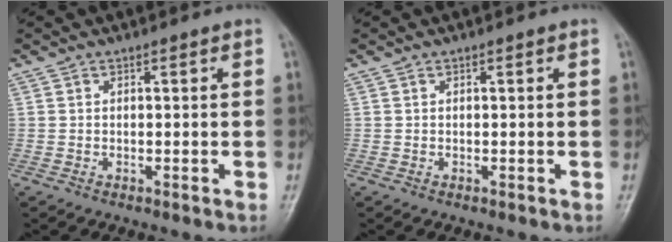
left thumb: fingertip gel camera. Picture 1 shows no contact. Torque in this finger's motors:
{"motor_torque": [-0.05, 0.06, -0.15, 0.01, 0.00]}